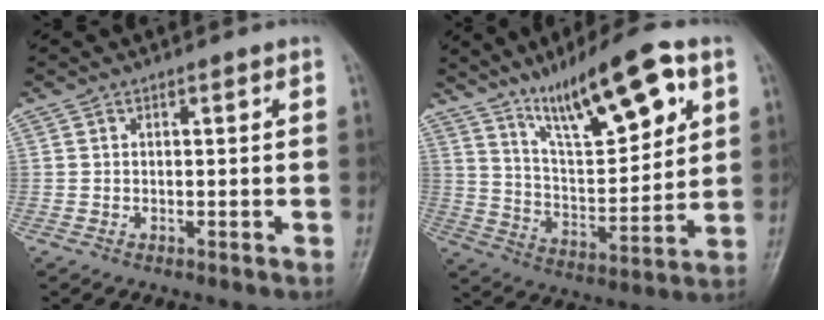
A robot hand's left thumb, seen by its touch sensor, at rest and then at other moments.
{"total": 18.4, "force": [10.2, 5.3, 14.3], "torque": [-0.204, -0.042, 0.179]}